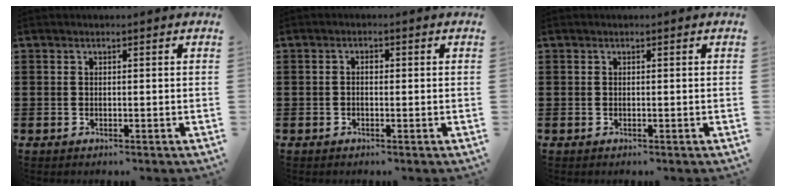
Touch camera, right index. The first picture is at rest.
{"total": 1.0, "force": [-0.1, 0.6, 0.8], "torque": [-0.016, 0.002, -0.003]}
{"total": 0.0}